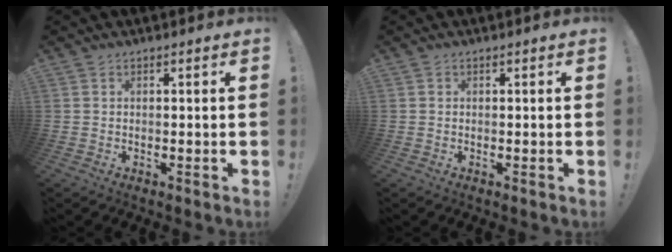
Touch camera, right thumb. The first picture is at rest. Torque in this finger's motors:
{"motor_torque": [0.00, 0.17, 0.20, -0.23, -0.09]}